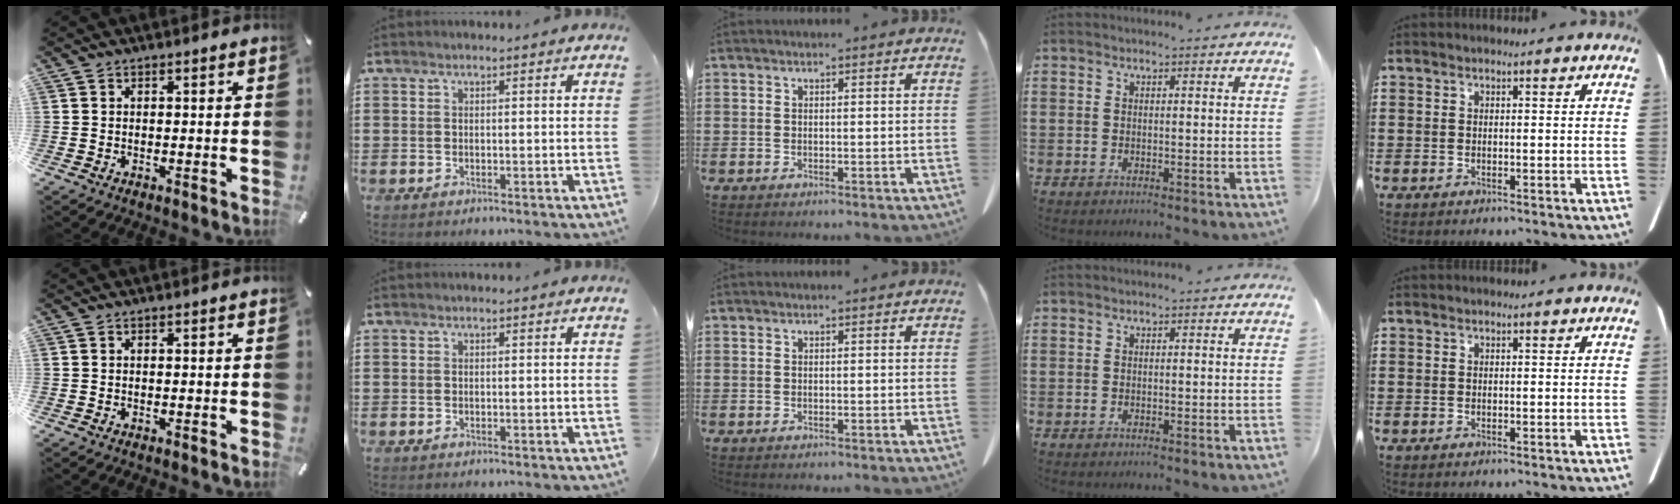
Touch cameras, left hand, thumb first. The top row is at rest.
{}